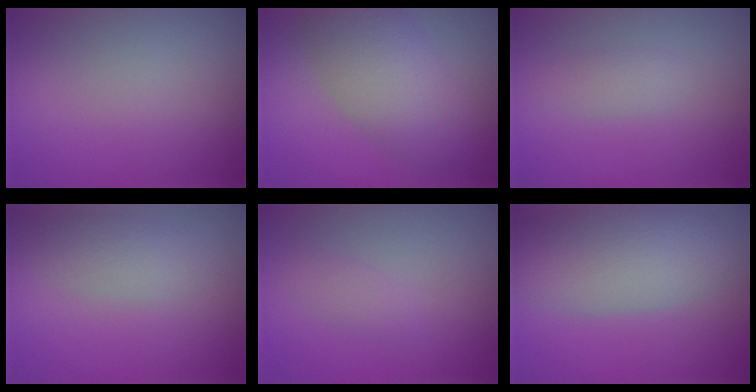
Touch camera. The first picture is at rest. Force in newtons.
{"total": 6.1, "press": 6.1, "slide": 0.3}
{"total": 1.3, "press": 1.3, "slide": 0.0}
{"total": 2.5, "press": 2.5, "slide": 0.2}
{"total": 1.2, "press": 1.2, "slide": 0.1}
{"total": 7.0, "press": 7.0, "slide": 0.5}